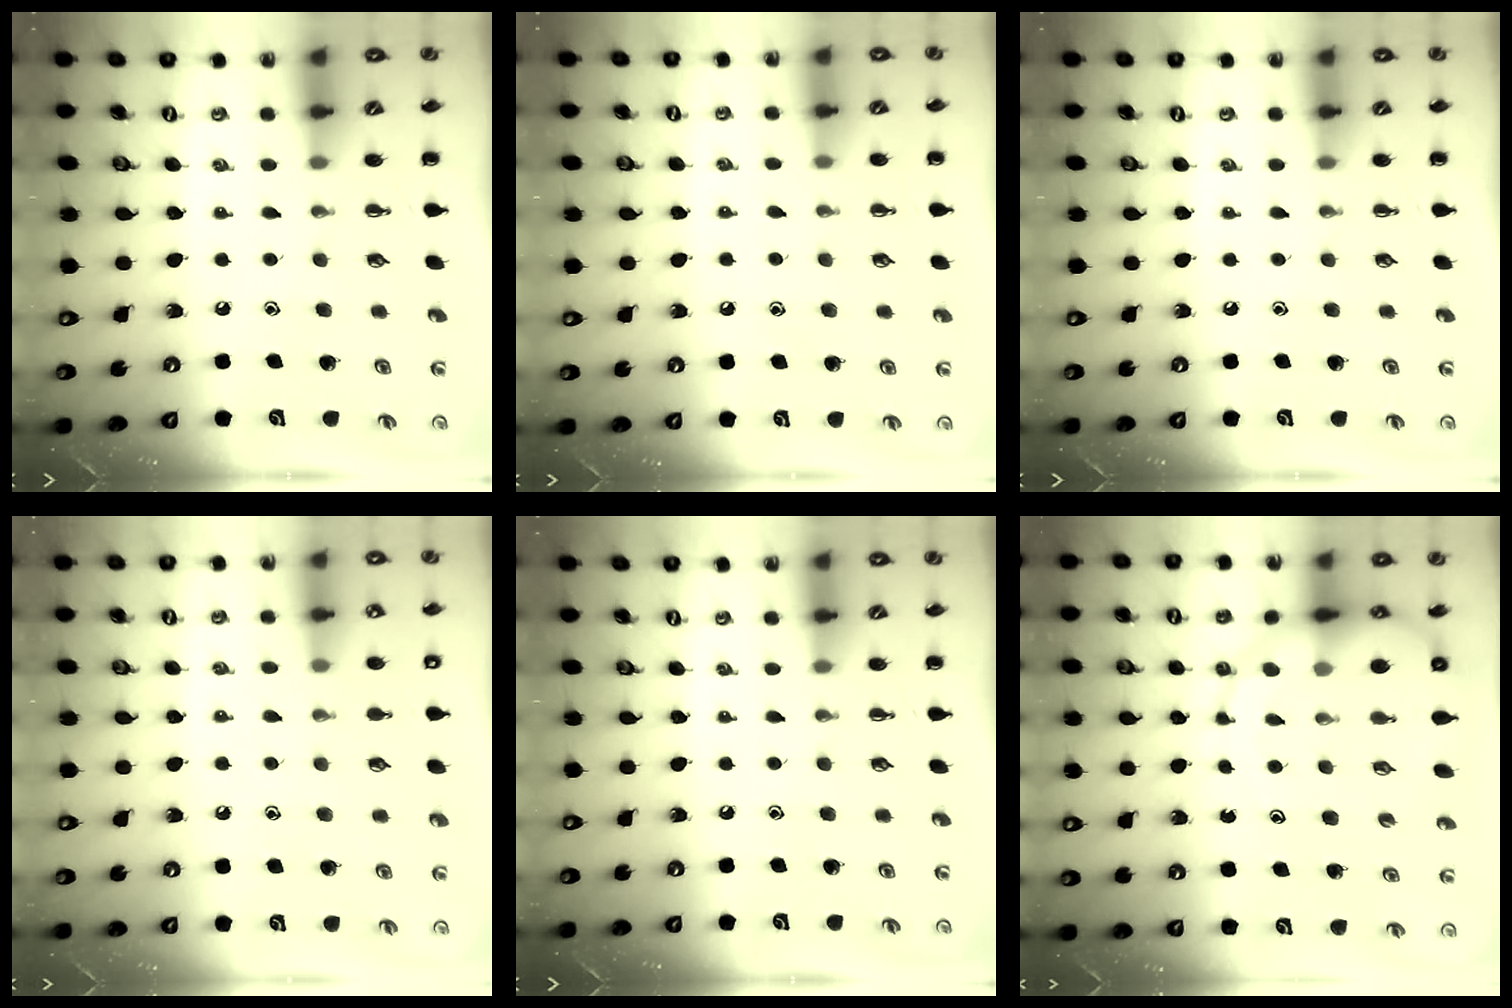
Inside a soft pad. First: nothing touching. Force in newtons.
{"total": 7.0, "press": 6.6, "slide": 2.2}
{"total": 0.0}
{"total": 8.4, "press": 8.1, "slide": 2.2}
{"total": 0.0}
{"total": 14.6, "press": 14.1, "slide": 3.7}